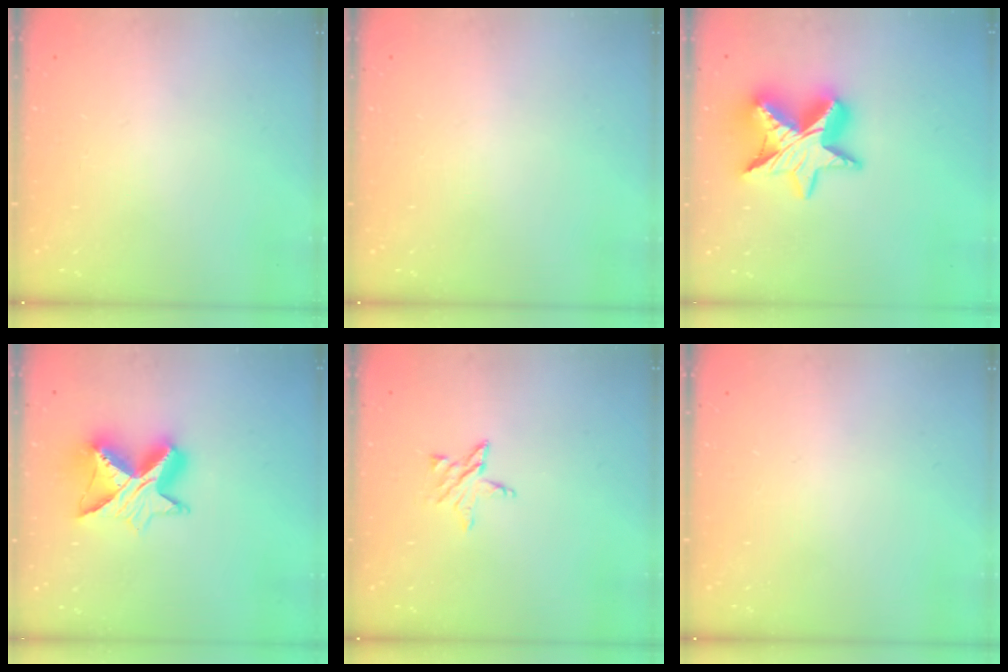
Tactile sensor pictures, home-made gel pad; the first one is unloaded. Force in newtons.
{"total": 0.0}
{"total": 16.1, "press": 16.0, "slide": 1.3}
{"total": 10.8, "press": 10.7, "slide": 1.0}
{"total": 5.6, "press": 5.6, "slide": 0.5}
{"total": 0.0}